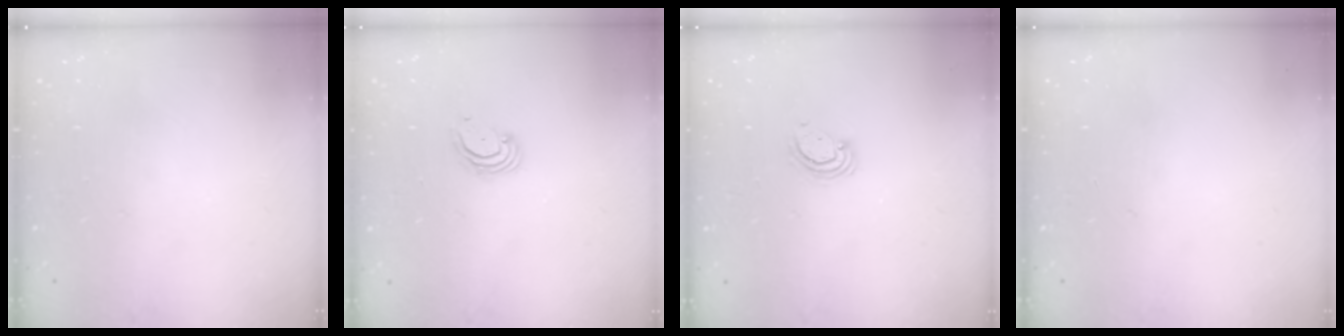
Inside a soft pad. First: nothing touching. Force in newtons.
{"total": 2.7, "press": 2.7, "slide": 0.3}
{"total": 2.6, "press": 2.6, "slide": 0.3}
{"total": 0.0}